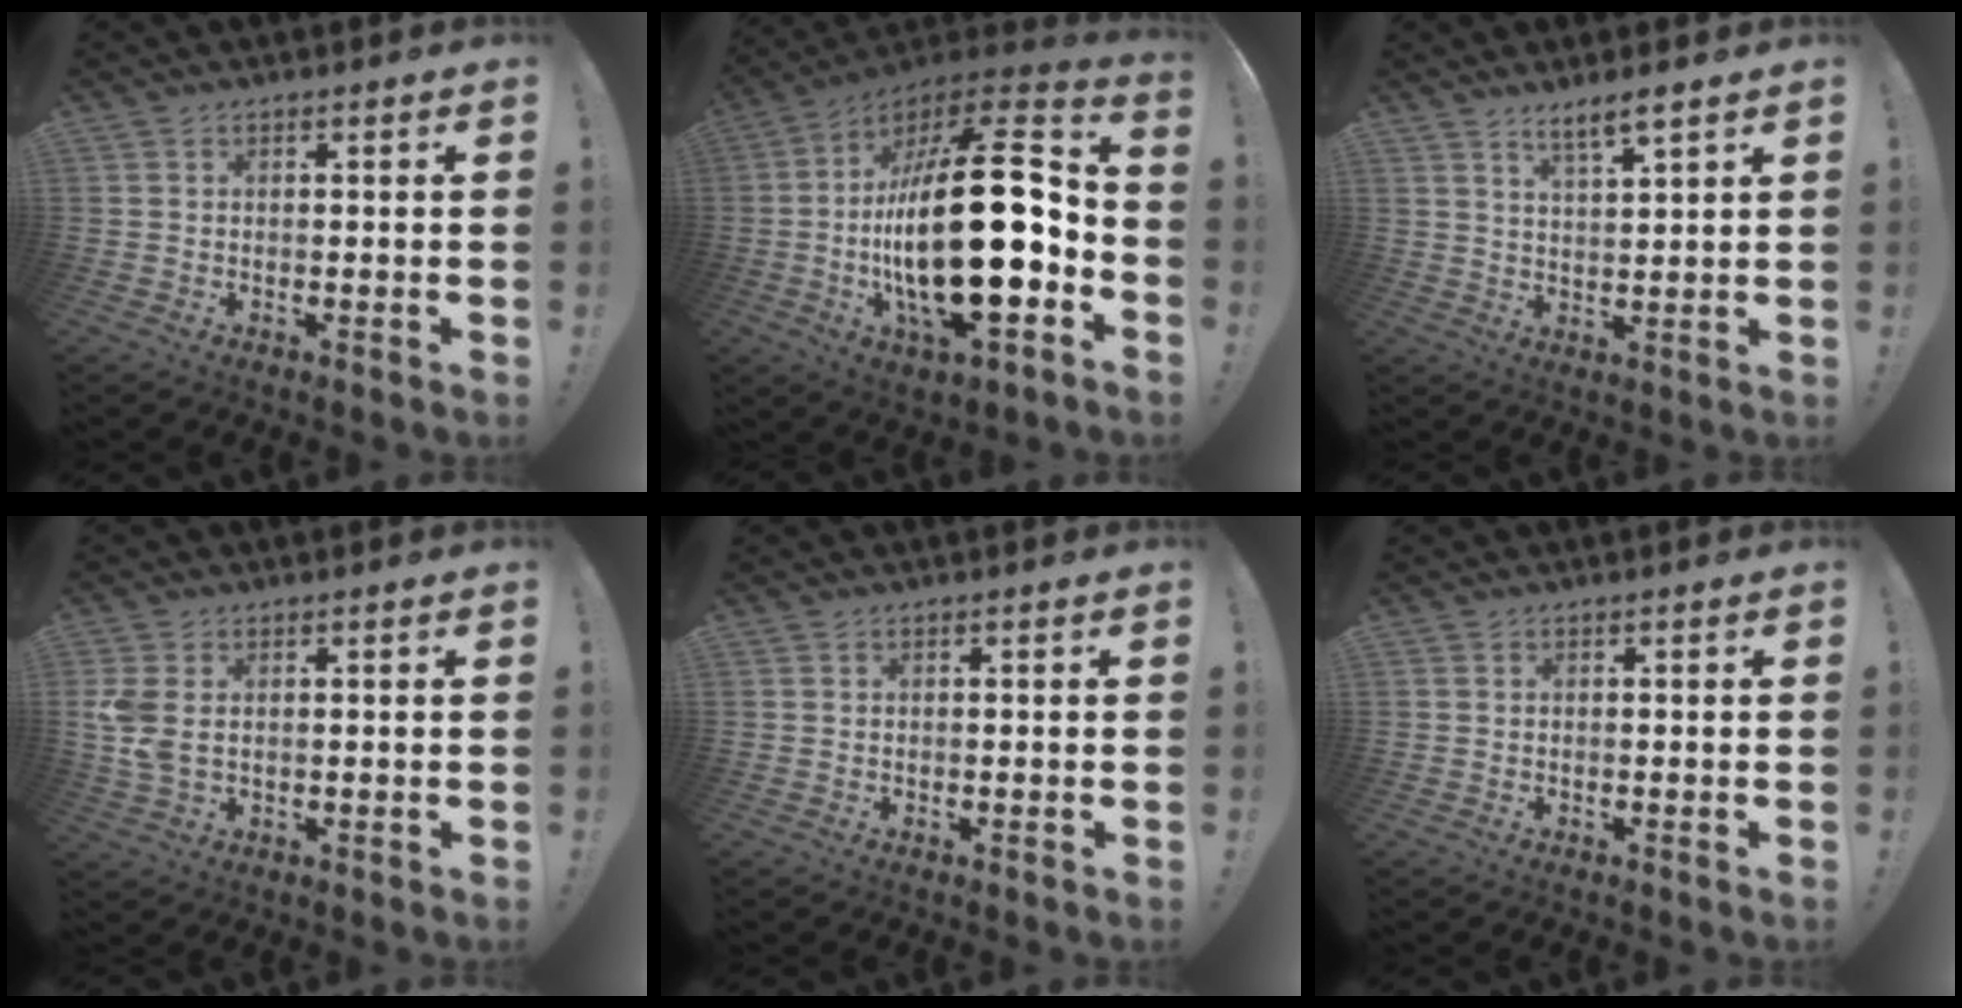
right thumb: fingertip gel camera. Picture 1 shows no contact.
{"total": 31.8, "force": [-3.3, 11.5, 29.5], "torque": [-0.508, 0.006, -0.055]}
{"total": 5.6, "force": [4.5, 0.5, 3.3], "torque": [-0.057, -0.025, 0.075]}
{"total": 5.7, "force": [1.1, 3.5, 4.3], "torque": [-0.092, 0.003, 0.022]}
{"total": 0.0}
{"total": 0.0}